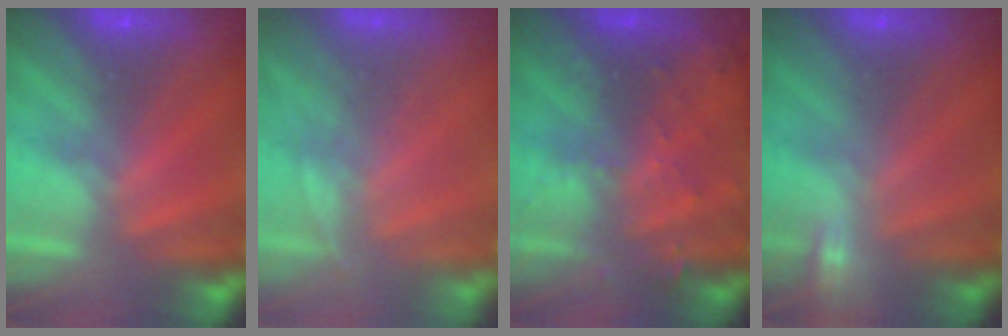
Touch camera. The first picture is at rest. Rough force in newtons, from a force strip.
{"total": 1.9}
{"total": 8.0}
{"total": 2.1}